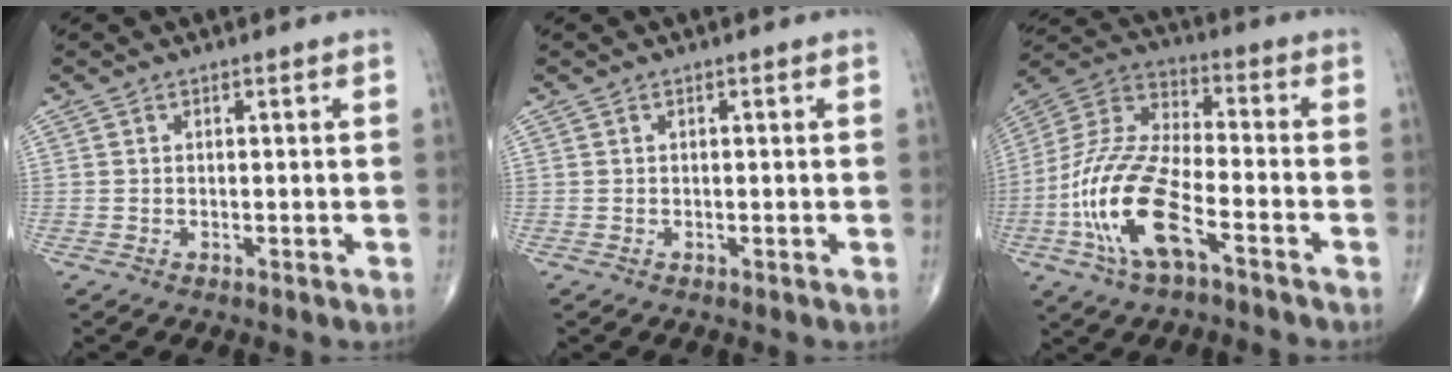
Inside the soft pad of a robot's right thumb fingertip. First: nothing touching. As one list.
[{"total": 0.0}, {"total": 17.7, "force": [-7.1, 6.8, 14.7], "torque": [-0.316, 0.037, -0.133]}]